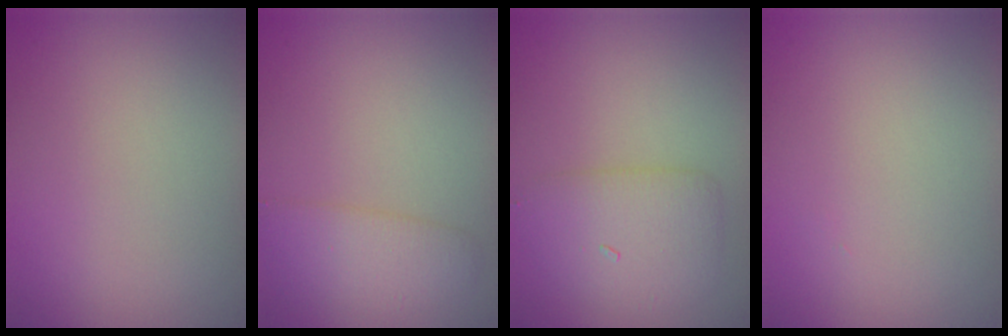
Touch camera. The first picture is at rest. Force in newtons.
{"total": 2.9, "press": 2.9, "slide": 0.1}
{"total": 3.4, "press": 3.4, "slide": 0.2}
{"total": 0.0}